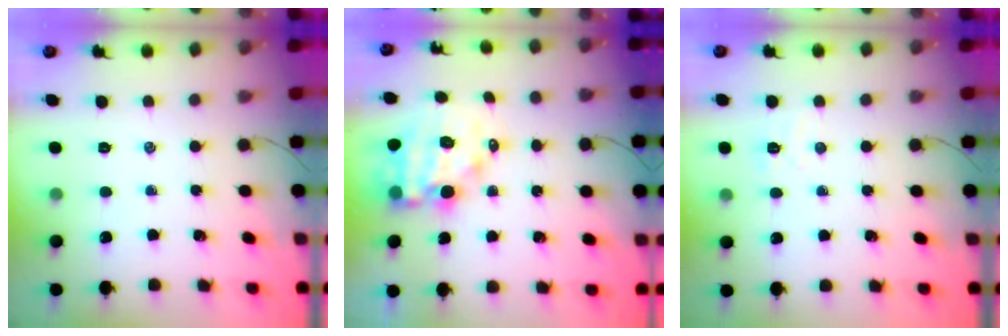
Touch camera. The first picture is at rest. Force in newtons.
{"total": 10.5, "press": 10.1, "slide": 2.9}
{"total": 4.8, "press": 4.7, "slide": 1.1}